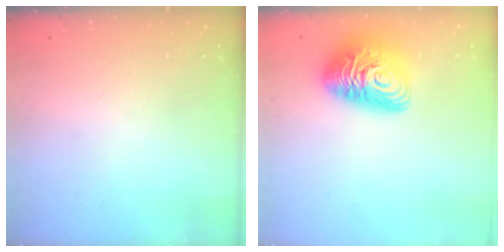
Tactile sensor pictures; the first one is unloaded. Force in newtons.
{"total": 14.0, "press": 14.0, "slide": 1.1}